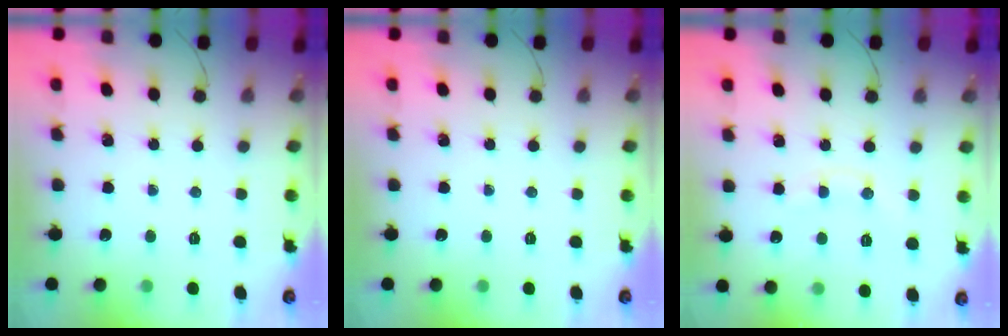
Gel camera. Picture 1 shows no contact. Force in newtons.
{"total": 0.0}
{"total": 6.1, "press": 6.0, "slide": 1.1}